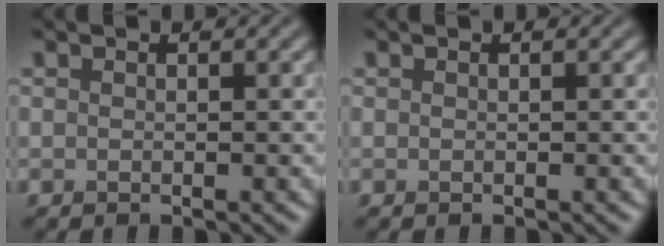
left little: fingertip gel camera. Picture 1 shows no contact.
{"total": 0.0}